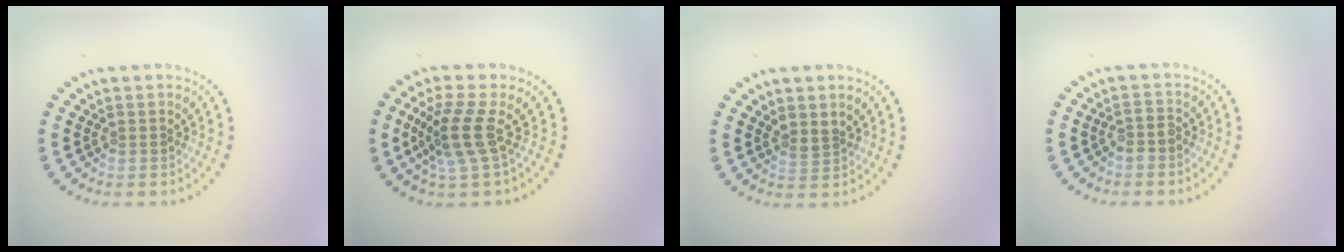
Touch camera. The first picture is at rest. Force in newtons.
{"total": 3.5, "press": 2.6, "slide": 2.3}
{"total": 1.4, "press": 1.2, "slide": 0.8}
{"total": 1.3, "press": 1.1, "slide": 0.7}